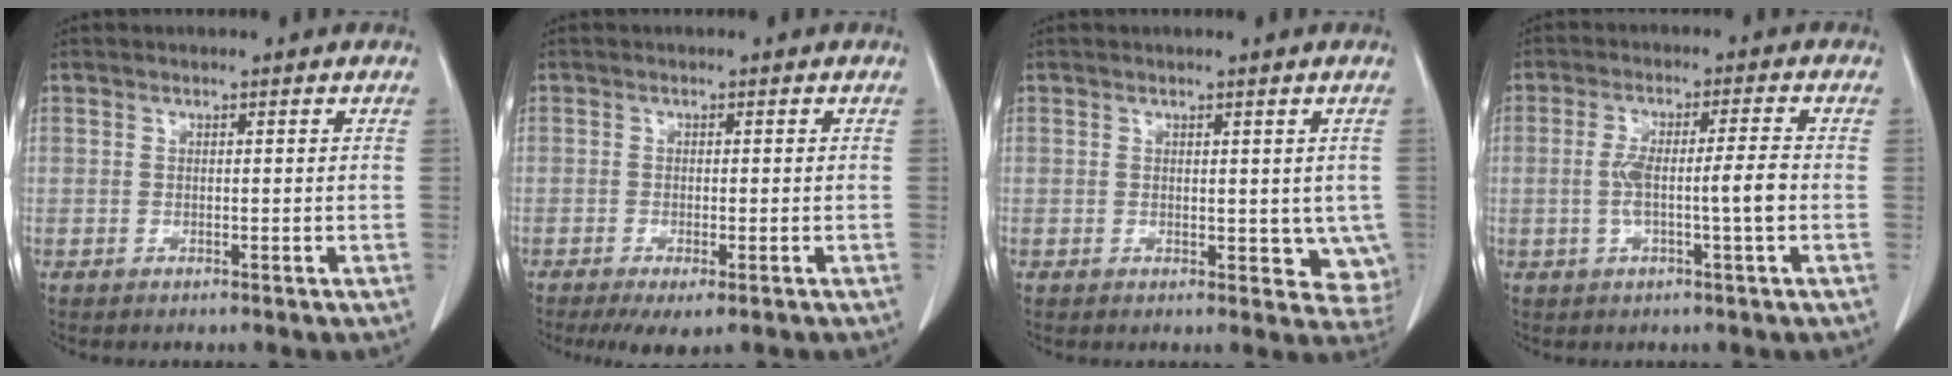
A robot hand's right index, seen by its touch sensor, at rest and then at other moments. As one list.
[{"total": 4.5, "force": [-2.9, 1.0, 3.3], "torque": [-0.050, -0.015, -0.044]}, {"total": 5.2, "force": [0.3, 3.0, 4.1], "torque": [-0.021, -0.008, 0.008]}, {"total": 6.4, "force": [-1.0, 0.0, 6.3], "torque": [-0.123, 0.010, -0.015]}]